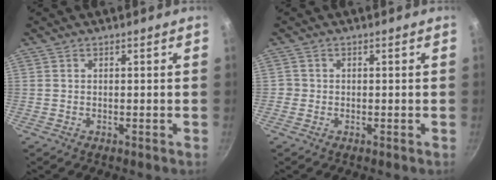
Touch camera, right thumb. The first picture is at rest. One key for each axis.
{"total": 1.0, "fx": -0.3, "fy": 1.0, "fz": 0.1, "tx": 0.000, "ty": 0.003, "tz": -0.008}